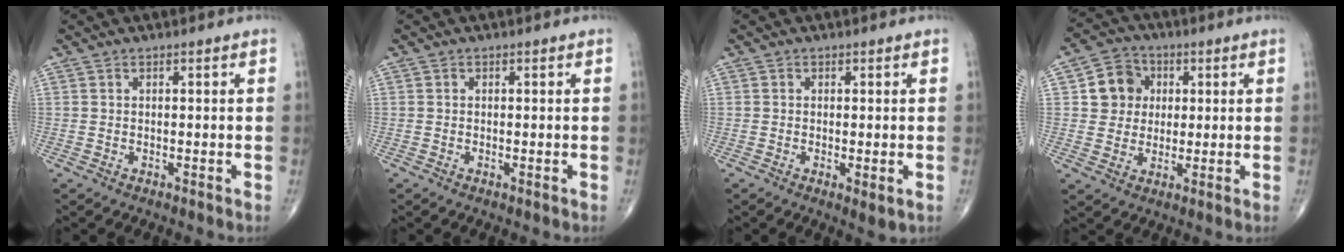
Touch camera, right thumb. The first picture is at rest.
{"total": 0.0}
{"total": 2.1, "force": [-0.4, 0.8, 1.9], "torque": [-0.031, -0.008, -0.003]}
{"total": 7.9, "force": [1.6, 7.2, 2.8], "torque": [-0.012, 0.001, 0.022]}